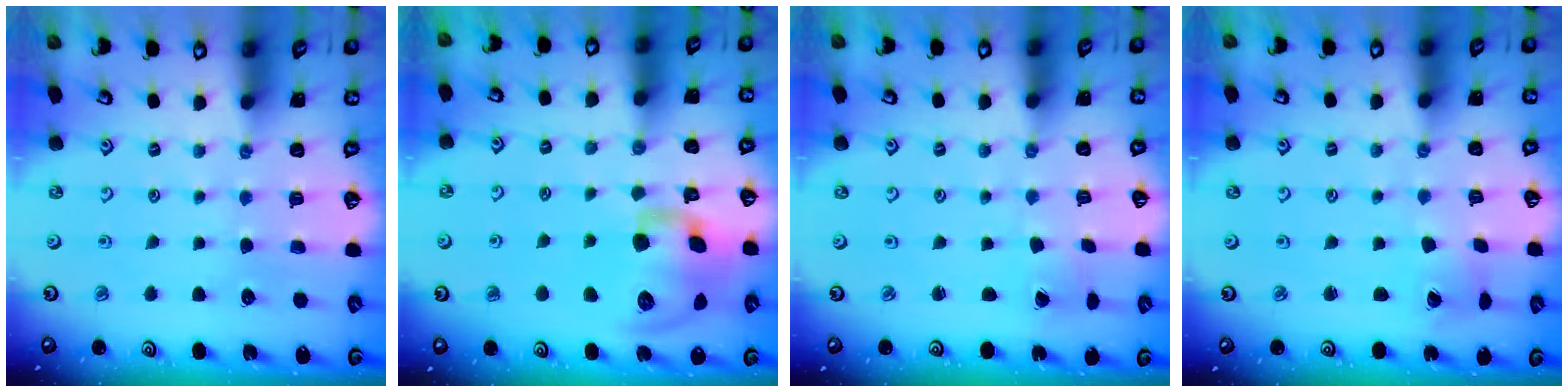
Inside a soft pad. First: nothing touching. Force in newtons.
{"total": 17.5, "press": 17.3, "slide": 2.6}
{"total": 1.0, "press": 0.9, "slide": 0.4}
{"total": 1.2, "press": 1.2, "slide": 0.2}